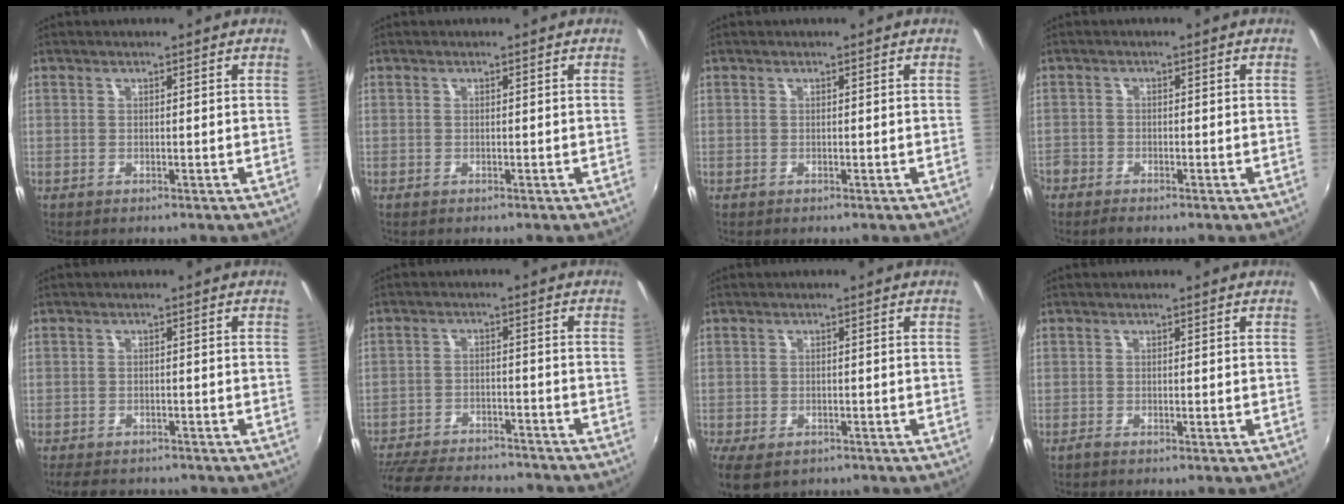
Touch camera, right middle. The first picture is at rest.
{"total": 0.0}
{"total": 0.0}
{"total": 2.8, "force": [-2.4, 1.2, 0.8], "torque": [-0.027, -0.011, -0.050]}
{"total": 5.9, "force": [-5.1, 2.3, 2.1], "torque": [-0.052, -0.015, -0.079]}
{"total": 20.0, "force": [-17.2, 5.8, 8.2], "torque": [-0.183, -0.018, -0.250]}
{"total": 6.6, "force": [-4.2, 3.4, 3.8], "torque": [-0.089, -0.030, -0.069]}
{"total": 0.5, "force": [-0.5, 0.0, 0.2], "torque": [-0.001, -0.003, -0.012]}